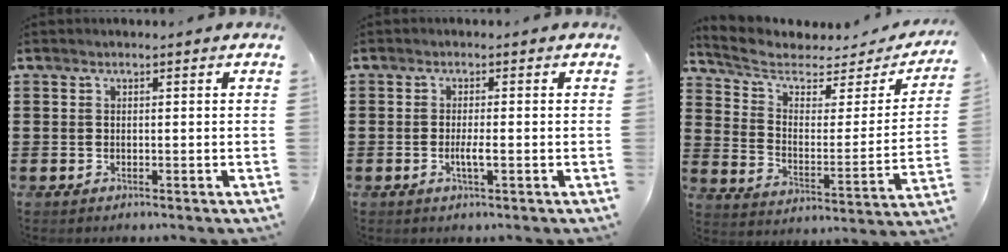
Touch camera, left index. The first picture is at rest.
{"total": 2.3, "force": [-0.8, 0.3, 2.1], "torque": [-0.044, -0.003, -0.016]}
{"total": 5.5, "force": [4.0, 2.5, 2.8], "torque": [-0.076, -0.024, 0.068]}